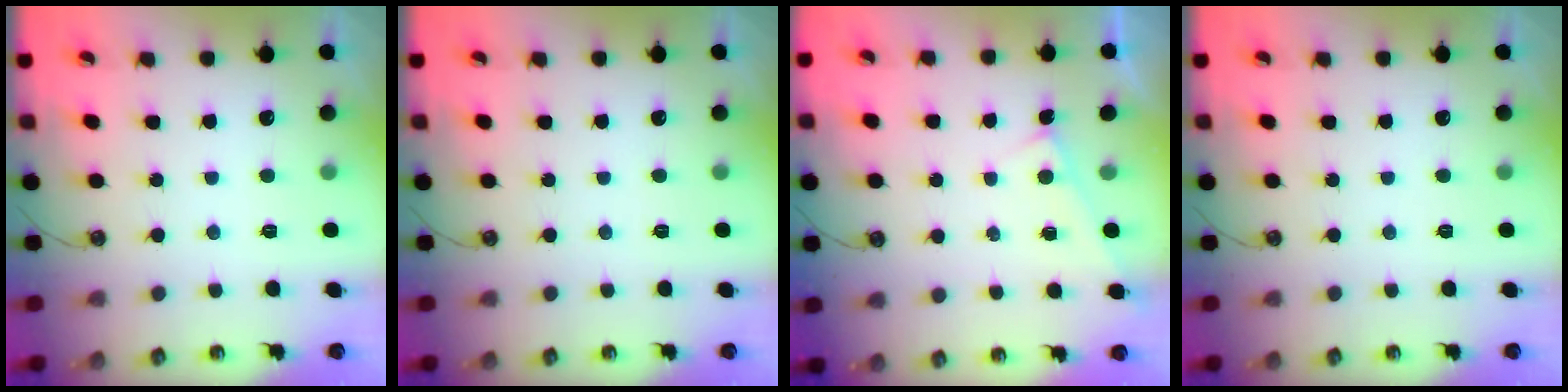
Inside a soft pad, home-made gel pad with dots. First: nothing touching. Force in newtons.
{"total": 0.0}
{"total": 2.3, "press": 2.3, "slide": 0.1}
{"total": 0.0}